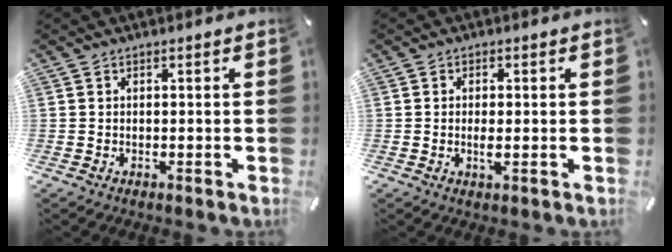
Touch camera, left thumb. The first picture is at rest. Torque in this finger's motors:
{"motor_torque": [0.01, -0.17, 0.16, 0.16, 0.00]}